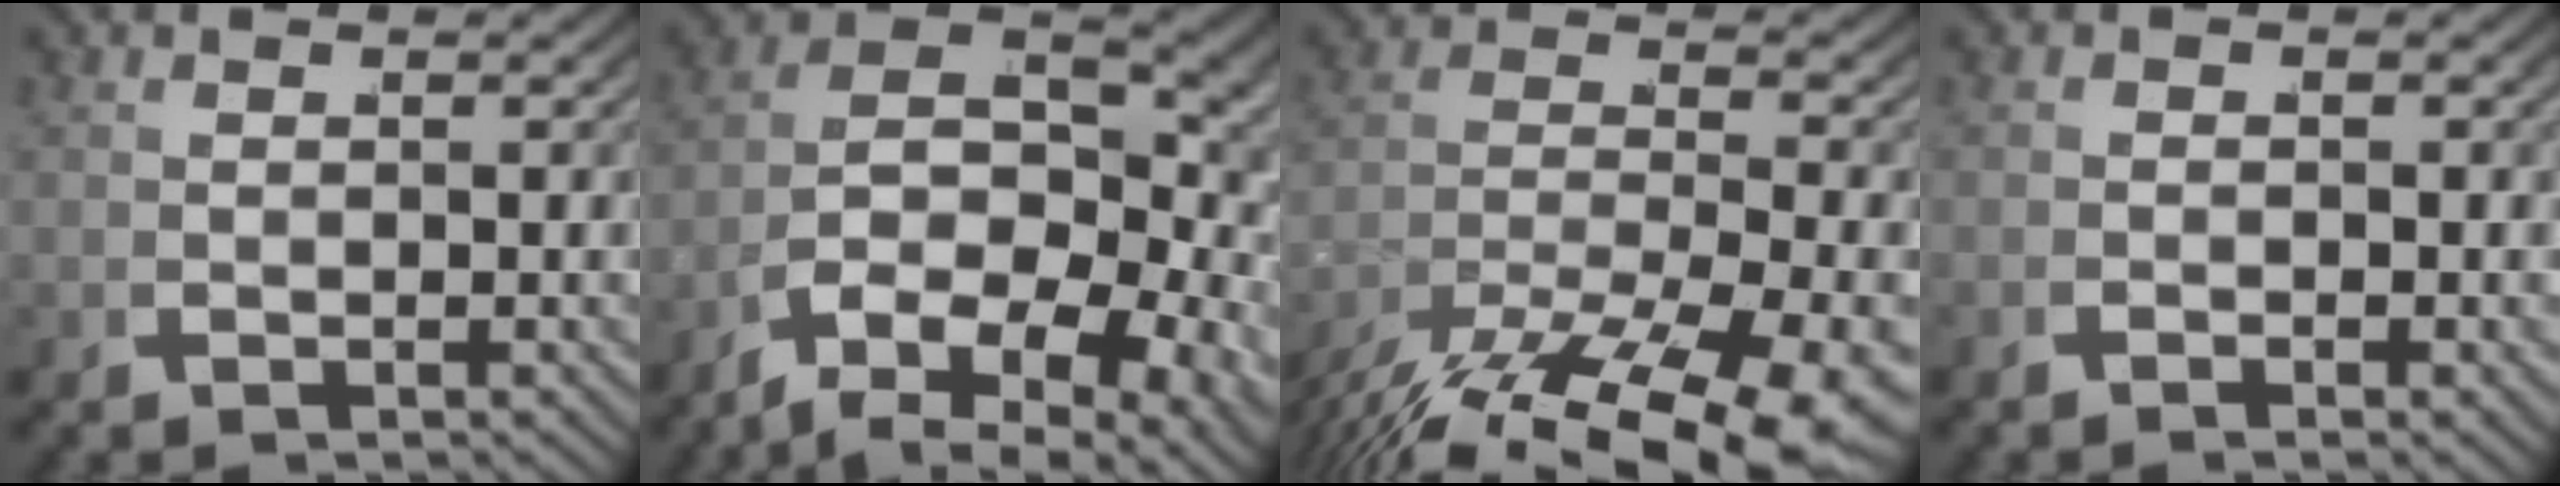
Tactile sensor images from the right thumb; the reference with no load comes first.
{"total": 18.1, "force": [-1.9, 12.8, 12.6], "torque": [-0.225, -0.045, -0.036]}
{"total": 12.6, "force": [-6.9, 6.4, 8.4], "torque": [-0.168, -0.059, -0.083]}
{"total": 0.6, "force": [-0.4, -0.4, 0.0], "torque": [0.001, 0.003, -0.016]}